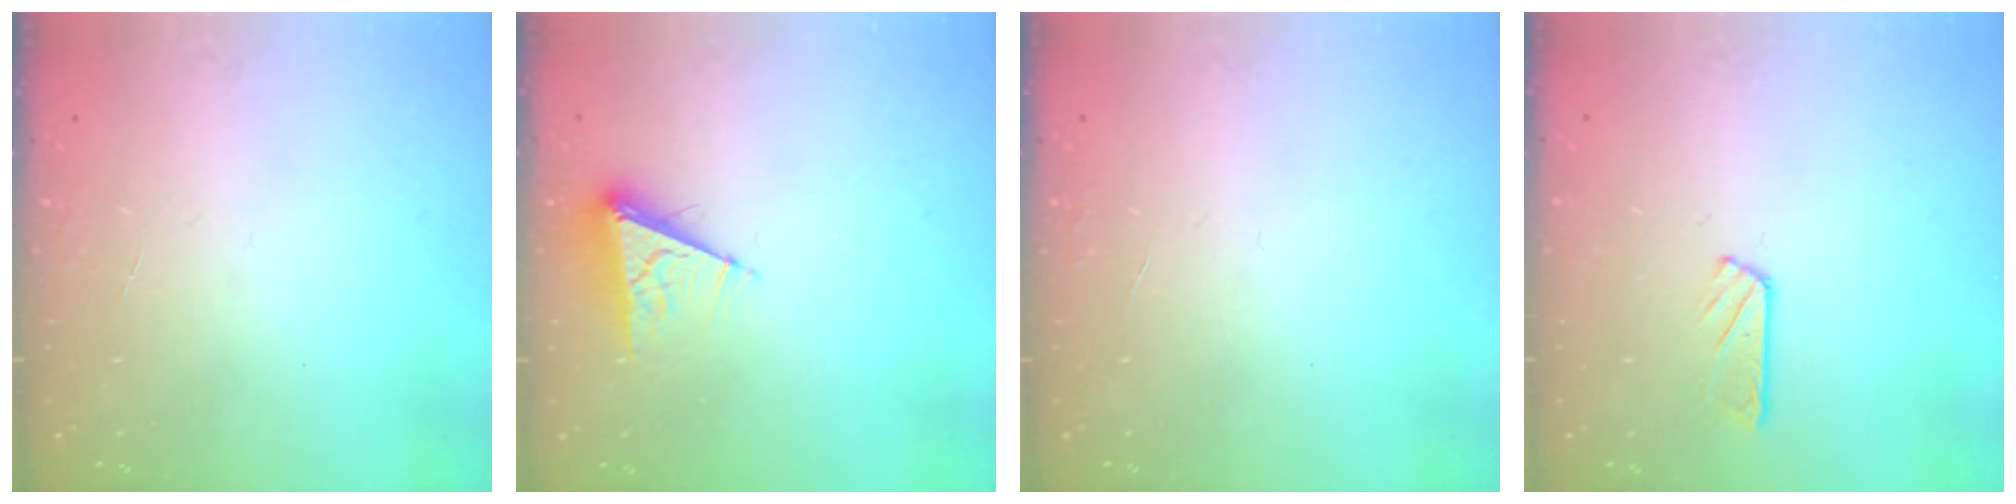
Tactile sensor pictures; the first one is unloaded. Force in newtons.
{"total": 6.2, "press": 6.2, "slide": 0.5}
{"total": 0.0}
{"total": 3.4, "press": 3.4, "slide": 0.3}